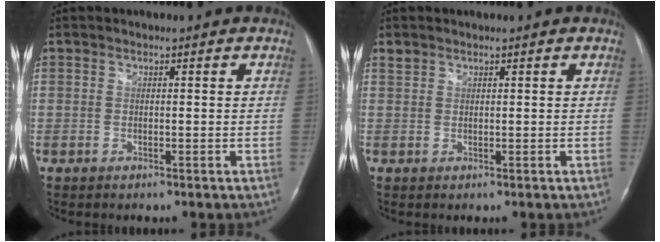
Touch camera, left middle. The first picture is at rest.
{"total": 0.9, "force": [0.9, 0.4, 0.0], "torque": [-0.003, 0.007, 0.018]}